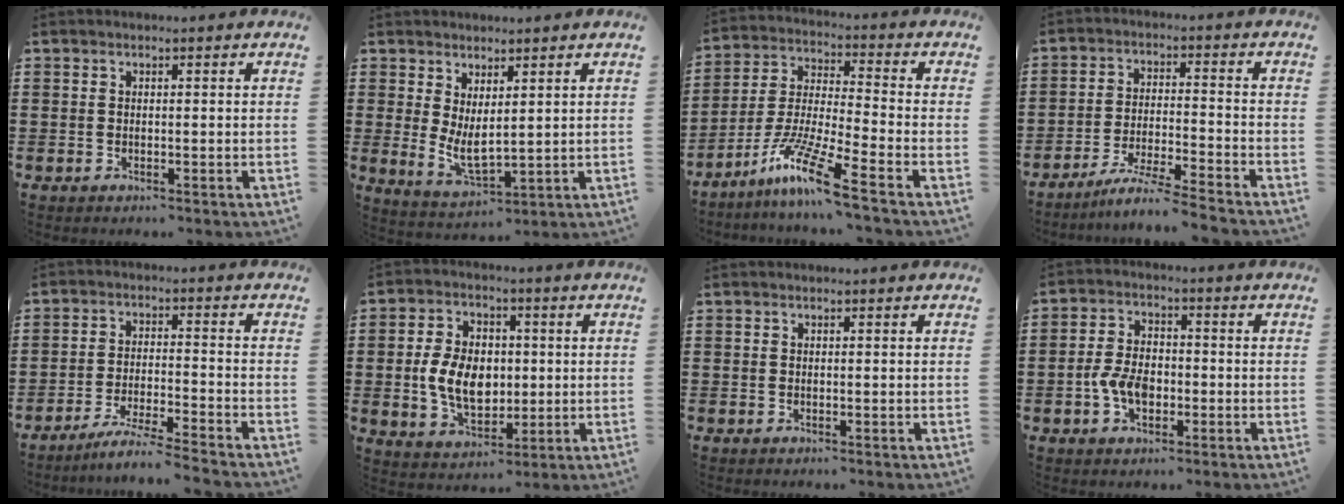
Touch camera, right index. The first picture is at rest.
{"total": 4.5, "force": [1.4, 2.0, 3.8], "torque": [-0.088, -0.007, 0.026]}
{"total": 10.8, "force": [-8.0, -0.3, 7.3], "torque": [-0.162, -0.011, -0.164]}
{"total": 5.9, "force": [-5.4, -0.8, 2.2], "torque": [-0.048, -0.017, -0.108]}
{"total": 5.2, "force": [-4.9, -0.8, 1.7], "torque": [-0.034, -0.016, -0.096]}
{"total": 8.5, "force": [-0.2, 6.0, 6.1], "torque": [-0.132, 0.010, -0.007]}
{"total": 0.0}
{"total": 5.5, "force": [-1.5, 3.5, 4.0], "torque": [-0.093, 0.005, -0.033]}